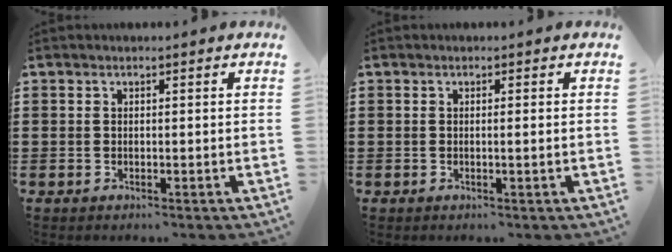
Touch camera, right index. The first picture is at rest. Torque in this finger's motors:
{"motor_torque": [-0.61, 0.65, -0.01, -0.01]}